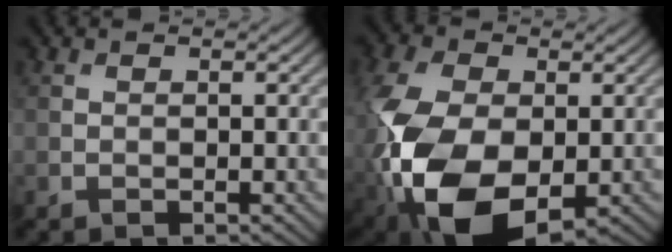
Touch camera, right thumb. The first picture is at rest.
{"total": 14.7, "force": [-3.2, 9.5, 10.8], "torque": [-0.271, -0.041, -0.055]}